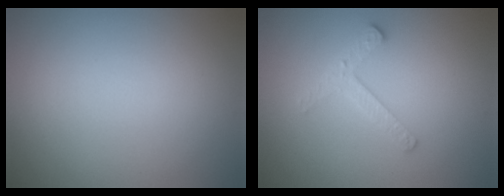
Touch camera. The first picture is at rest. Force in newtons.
{"total": 2.3, "press": 2.2, "slide": 0.4}